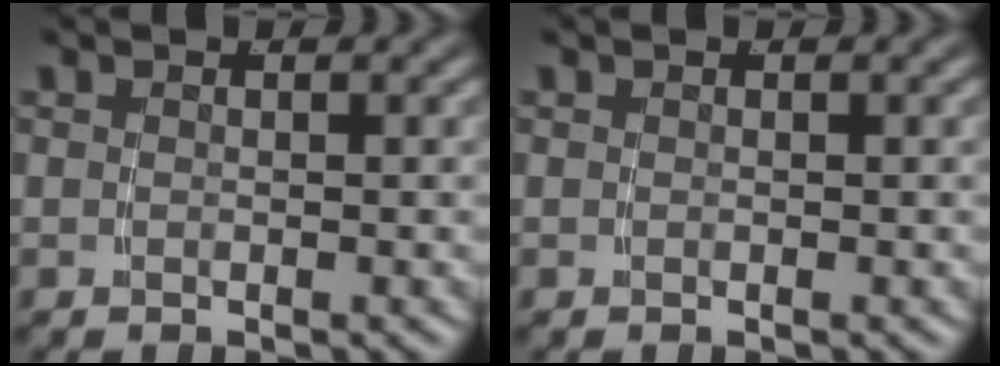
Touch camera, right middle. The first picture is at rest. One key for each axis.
{"total": 0.0}